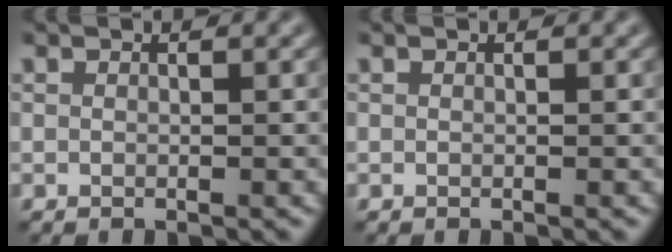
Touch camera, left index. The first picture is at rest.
{"total": 0.0}